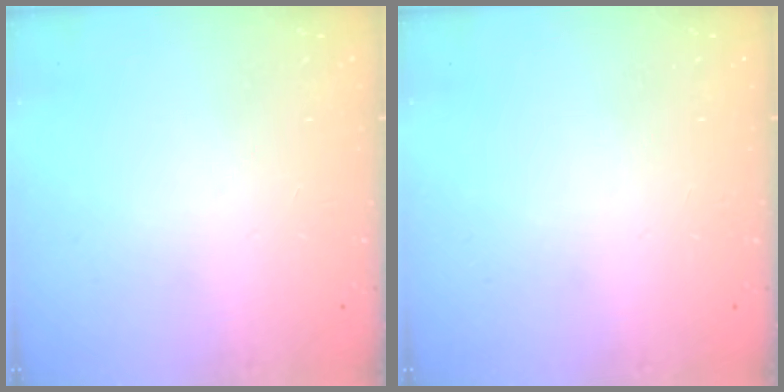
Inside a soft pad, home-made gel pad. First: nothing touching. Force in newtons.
{"total": 0.0}